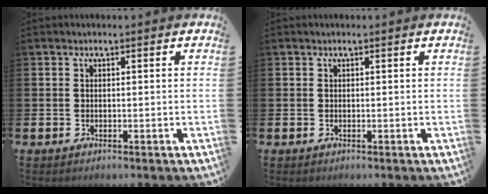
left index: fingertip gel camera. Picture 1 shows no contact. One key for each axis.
{"total": 0.0}